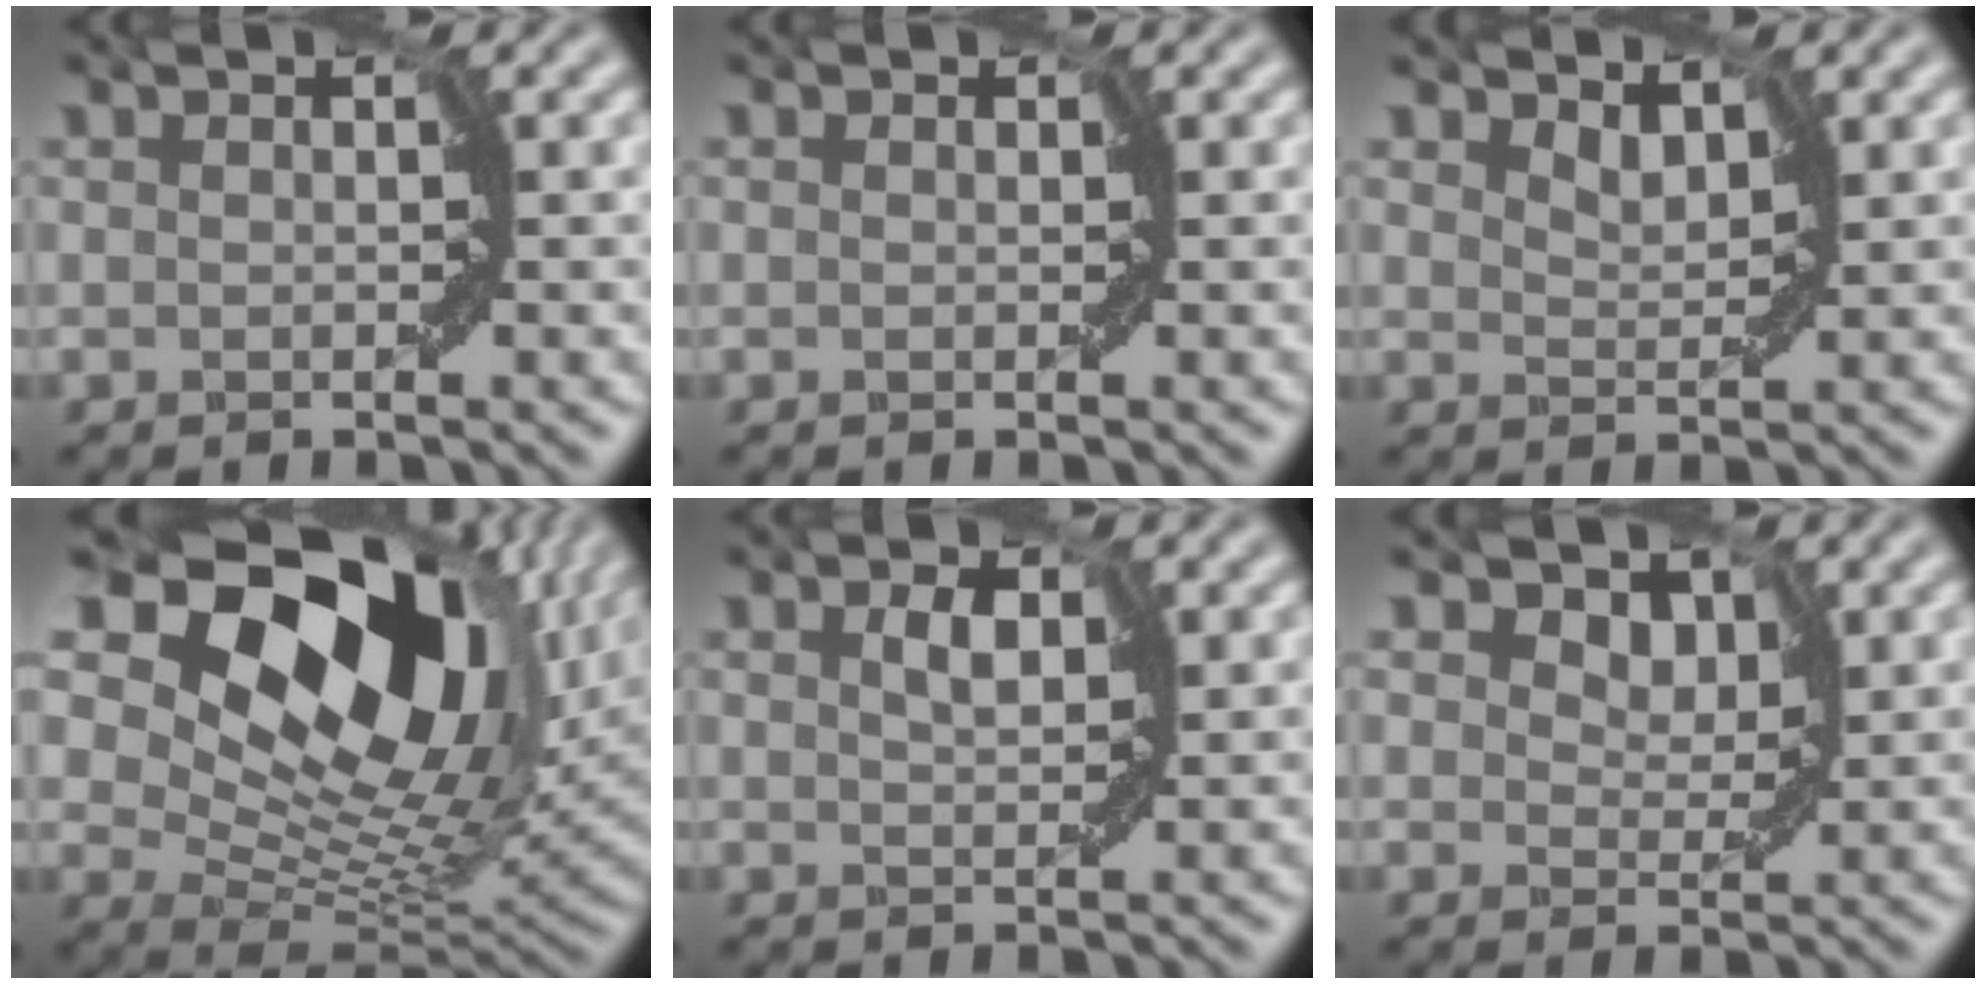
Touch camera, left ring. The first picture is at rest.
{"total": 0.0}
{"total": 1.5, "force": [1.4, 0.6, 0.2], "torque": [-0.010, -0.004, 0.026]}
{"total": 17.5, "force": [8.4, 10.2, 11.5], "torque": [-0.201, 0.020, 0.145]}
{"total": 1.5, "force": [0.8, 0.8, 1.0], "torque": [-0.015, 0.000, 0.012]}
{"total": 5.1, "force": [2.7, 3.3, 2.8], "torque": [-0.034, 0.011, 0.010]}